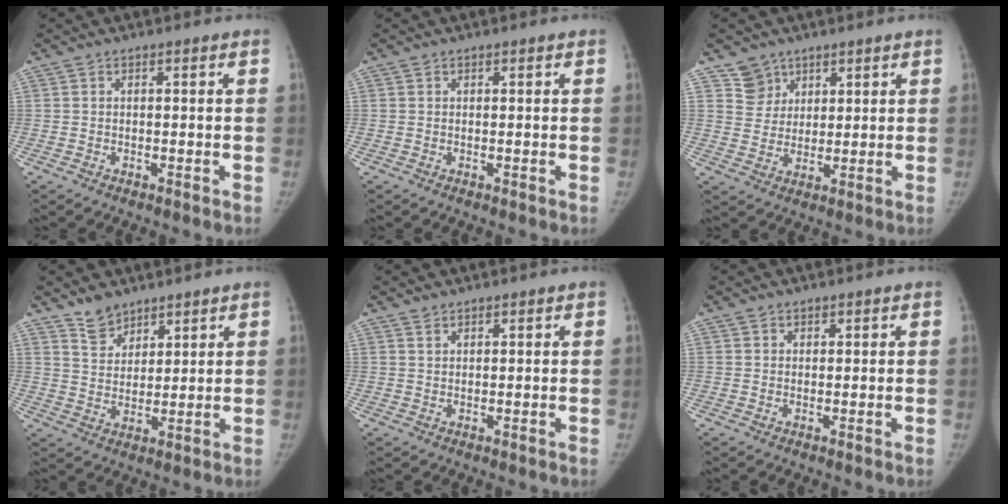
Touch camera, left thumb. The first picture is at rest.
{"total": 0.0}
{"total": 5.3, "force": [3.5, 4.0, -0.2], "torque": [0.037, -0.032, 0.067]}
{"total": 6.0, "force": [4.8, 3.3, 1.5], "torque": [-0.002, -0.038, 0.094]}
{"total": 1.4, "force": [1.2, 0.8, 0.2], "torque": [0.007, -0.007, 0.020]}
{"total": 1.1, "force": [0.7, 0.8, 0.0], "torque": [0.017, -0.002, 0.005]}